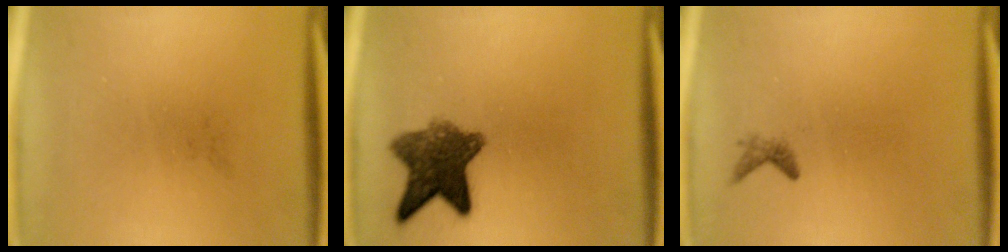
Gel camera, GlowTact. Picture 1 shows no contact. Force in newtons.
{"total": 8.5}
{"total": 0.9}